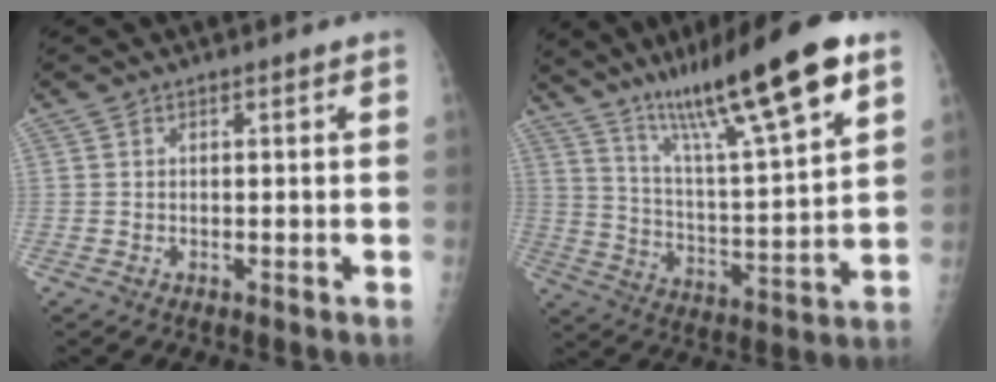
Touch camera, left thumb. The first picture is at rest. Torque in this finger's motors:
{"motor_torque": [0.50, 0.53, 1.43, -1.34, 0.33]}